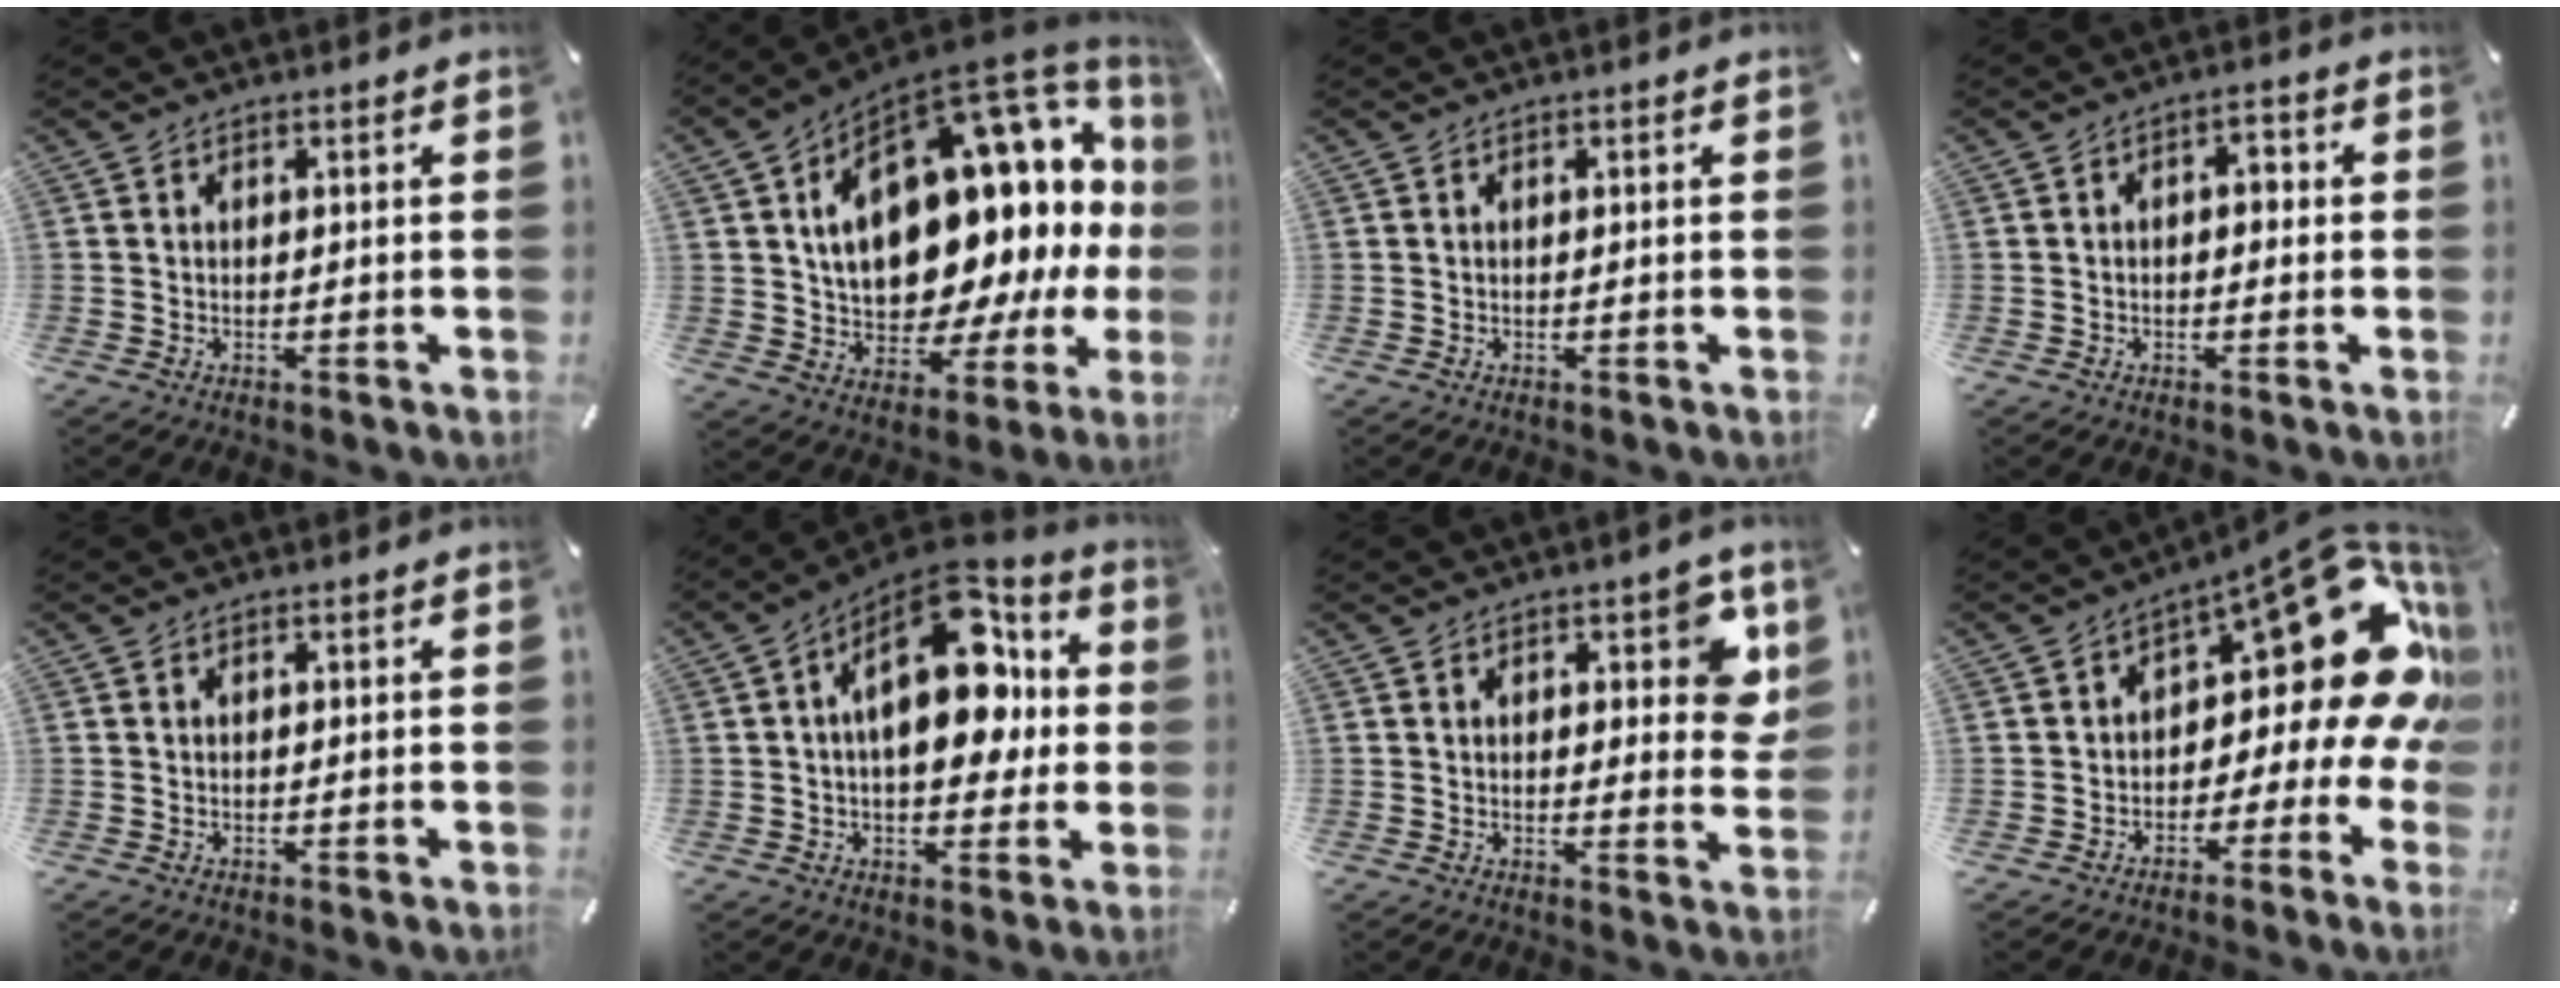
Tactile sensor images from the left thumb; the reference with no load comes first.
{"total": 26.7, "force": [5.4, 14.9, 21.5], "torque": [-0.345, -0.065, 0.107]}
{"total": 0.0}
{"total": 2.9, "force": [-0.6, 1.8, 2.2], "torque": [-0.036, 0.012, -0.017]}
{"total": 0.0}
{"total": 19.9, "force": [4.4, 12.0, 15.2], "torque": [-0.215, -0.026, 0.072]}
{"total": 8.9, "force": [3.5, 4.5, 6.8], "torque": [-0.070, -0.015, 0.055]}
{"total": 21.9, "force": [6.7, 11.1, 17.7], "torque": [-0.219, -0.057, 0.117]}